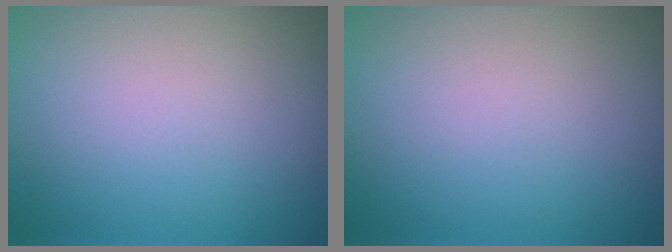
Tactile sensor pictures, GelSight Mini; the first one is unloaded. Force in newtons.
{"total": 0.0}